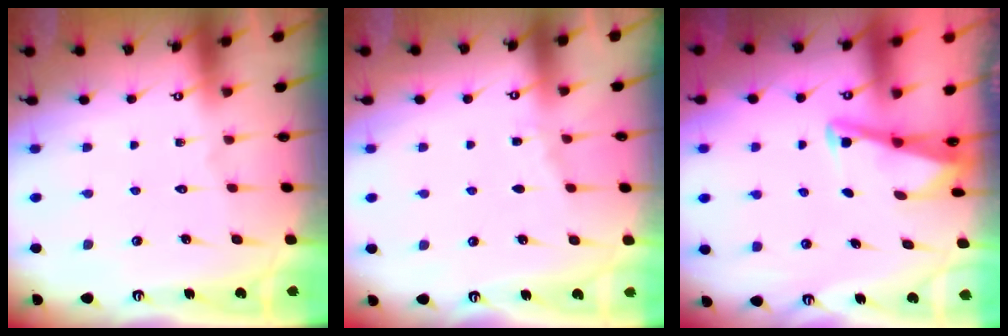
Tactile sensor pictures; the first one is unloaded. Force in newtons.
{"total": 3.6, "press": 3.5, "slide": 0.4}
{"total": 2.8, "press": 2.7, "slide": 0.4}